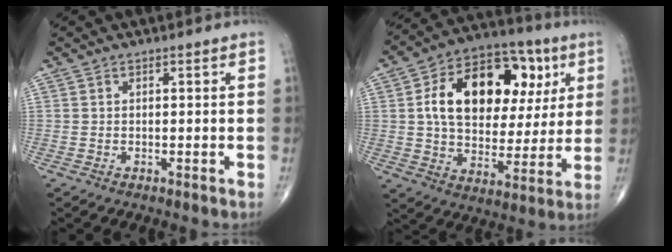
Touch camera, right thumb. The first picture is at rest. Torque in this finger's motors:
{"motor_torque": [1.65, 3.36, 1.20, -0.04, 0.41]}